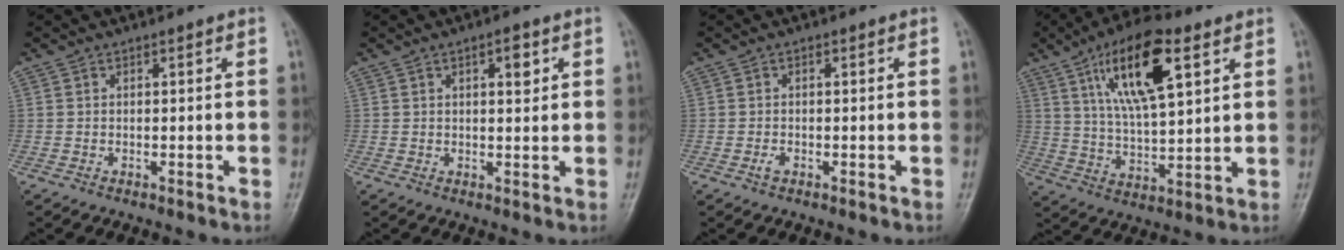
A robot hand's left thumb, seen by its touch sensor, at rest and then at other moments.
{"total": 3.4, "force": [1.4, 1.4, 2.7], "torque": [-0.030, -0.004, 0.019]}
{"total": 1.2, "force": [-0.5, 0.7, 0.8], "torque": [-0.015, -0.001, -0.011]}
{"total": 16.8, "force": [7.5, 6.0, 13.8], "torque": [-0.226, -0.019, 0.134]}